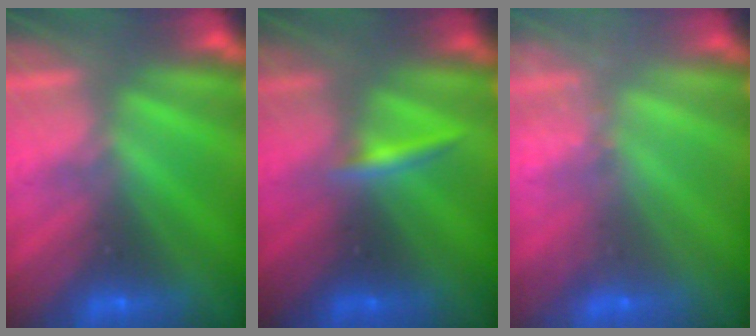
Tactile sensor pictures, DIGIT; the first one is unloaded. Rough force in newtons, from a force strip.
{"total": 2.3}
{"total": 2.7}